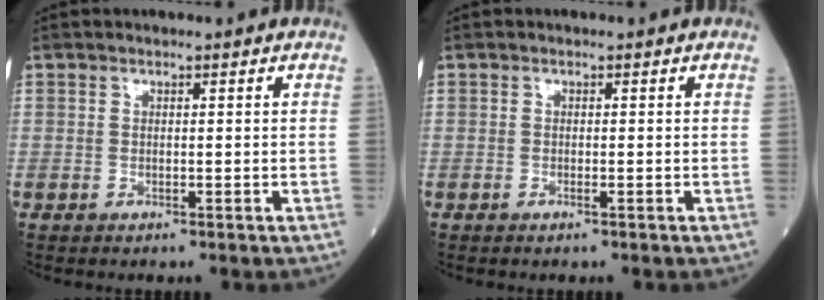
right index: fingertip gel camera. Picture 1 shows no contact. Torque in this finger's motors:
{"motor_torque": [-0.10, -0.02, -0.03, -0.01]}